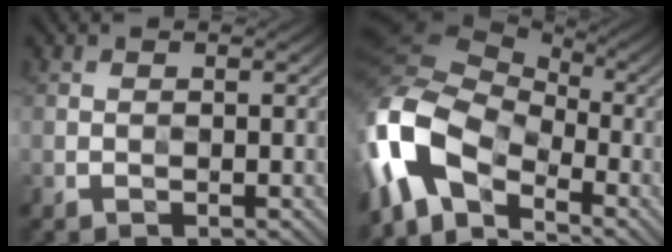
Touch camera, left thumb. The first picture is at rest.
{"total": 14.3, "force": [-4.4, 8.9, 10.3], "torque": [-0.249, -0.012, -0.096]}